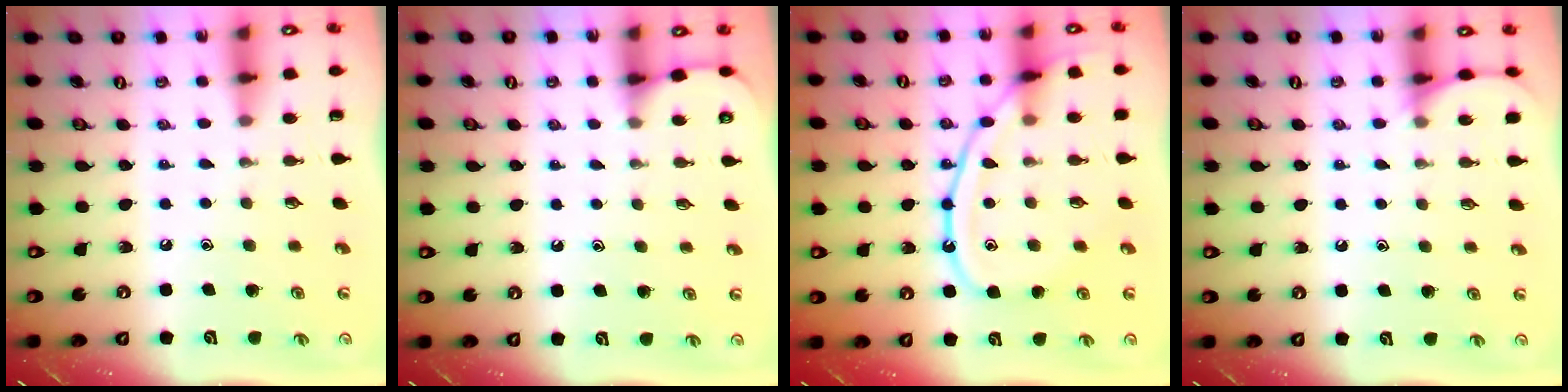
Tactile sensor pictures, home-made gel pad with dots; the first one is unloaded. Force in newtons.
{"total": 3.4, "press": 3.4, "slide": 0.4}
{"total": 14.2, "press": 14.2, "slide": 1.2}
{"total": 5.4, "press": 5.4, "slide": 0.7}